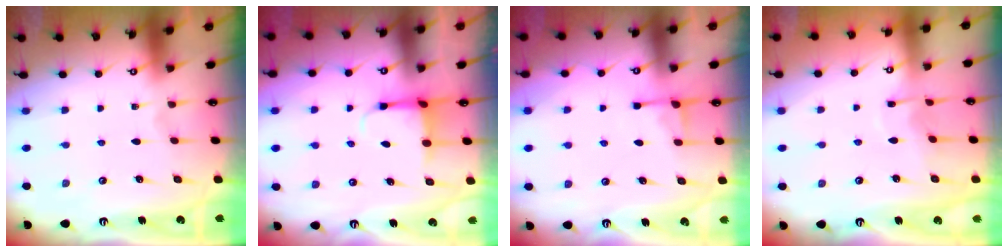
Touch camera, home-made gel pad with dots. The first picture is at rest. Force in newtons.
{"total": 4.0, "press": 3.8, "slide": 1.2}
{"total": 3.2, "press": 3.1, "slide": 0.7}
{"total": 3.4, "press": 3.4, "slide": 0.3}